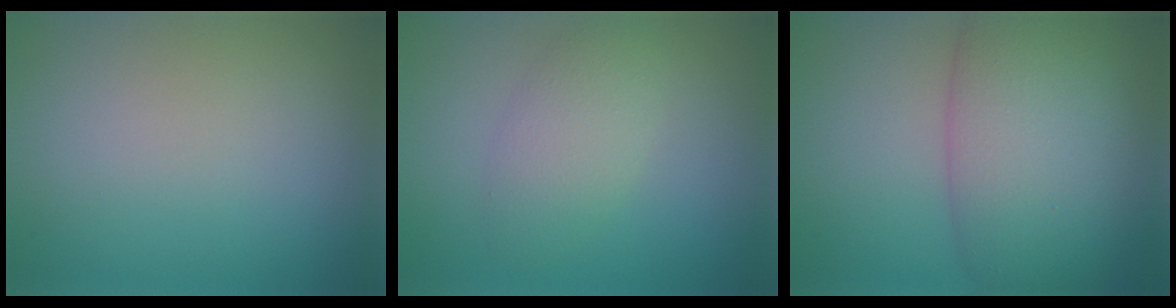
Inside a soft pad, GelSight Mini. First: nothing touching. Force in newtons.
{"total": 3.3, "press": 3.3, "slide": 0.1}
{"total": 10.5, "press": 10.5, "slide": 0.4}